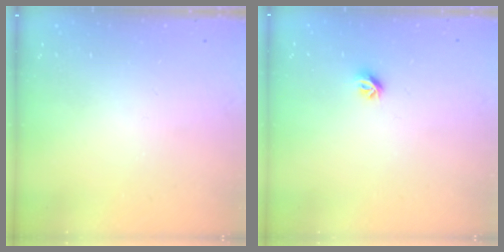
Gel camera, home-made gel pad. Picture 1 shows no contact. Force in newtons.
{"total": 6.0, "press": 6.0, "slide": 0.7}